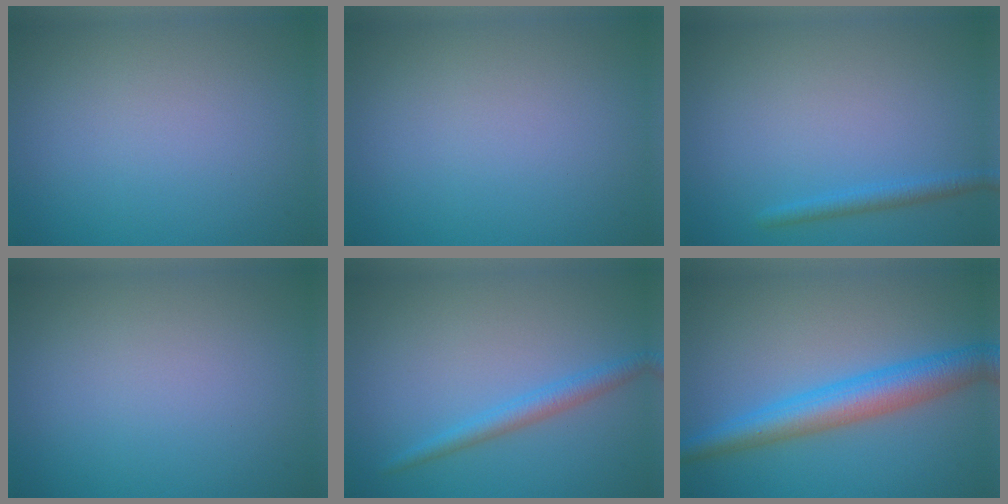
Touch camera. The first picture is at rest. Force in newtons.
{"total": 0.0}
{"total": 1.5, "press": 1.4, "slide": 0.1}
{"total": 0.0}
{"total": 2.0, "press": 2.0, "slide": 0.1}
{"total": 5.3, "press": 5.3, "slide": 0.2}